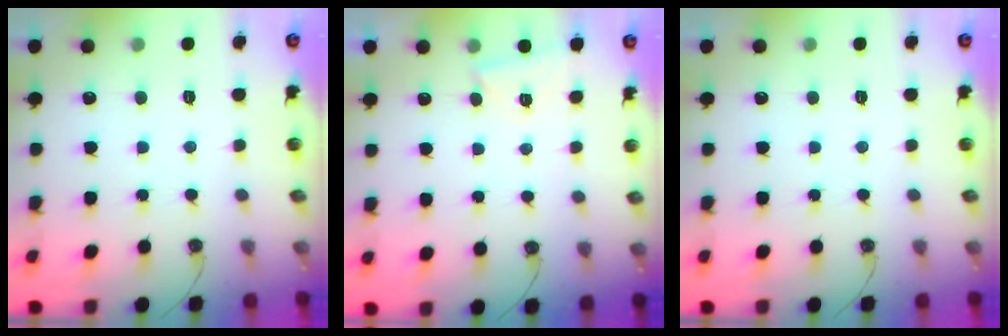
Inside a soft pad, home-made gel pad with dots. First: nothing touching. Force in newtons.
{"total": 2.6, "press": 2.5, "slide": 0.3}
{"total": 0.0}